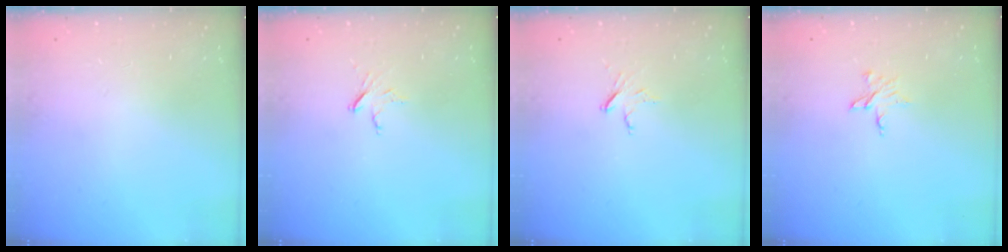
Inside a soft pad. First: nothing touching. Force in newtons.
{"total": 3.7, "press": 3.7, "slide": 0.4}
{"total": 3.7, "press": 3.7, "slide": 0.4}
{"total": 5.3, "press": 5.3, "slide": 0.5}